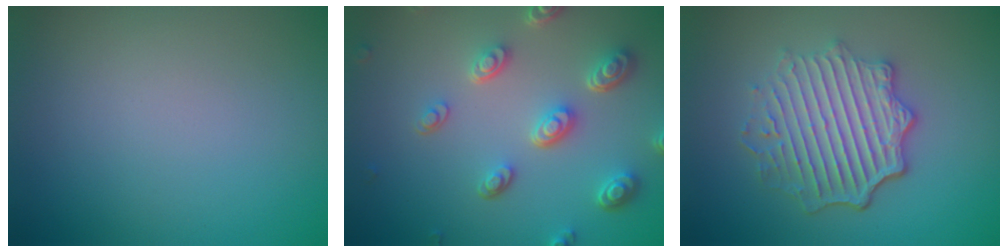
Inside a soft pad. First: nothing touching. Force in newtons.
{"total": 5.2, "press": 3.9, "slide": 3.5}
{"total": 5.7, "press": 4.4, "slide": 3.5}